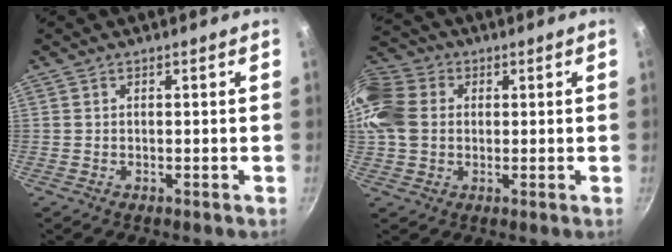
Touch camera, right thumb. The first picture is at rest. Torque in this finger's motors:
{"motor_torque": [-0.19, 1.52, 0.99, 1.25, 0.31]}